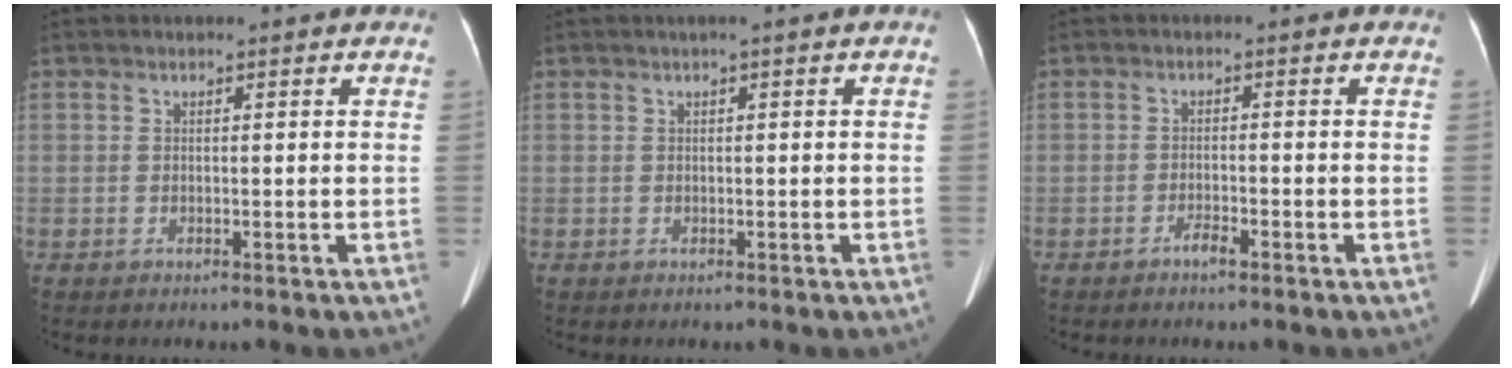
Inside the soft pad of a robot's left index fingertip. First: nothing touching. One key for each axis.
{"total": 0.7, "fx": 0.0, "fy": -0.1, "fz": 0.7, "tx": -0.012, "ty": 0.005, "tz": 0.004}
{"total": 1.7, "fx": -1.3, "fy": 0.2, "fz": 1.0, "tx": -0.020, "ty": 0.000, "tz": -0.022}